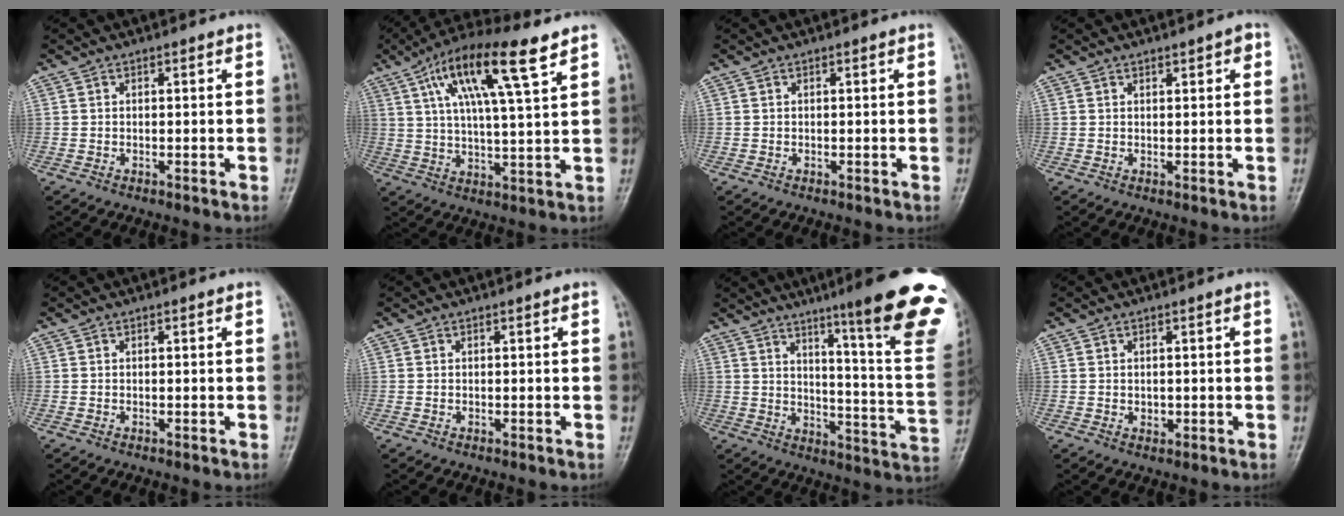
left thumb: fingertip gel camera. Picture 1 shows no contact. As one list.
[{"total": 15.6, "force": [7.8, 3.1, 13.1], "torque": [-0.232, -0.006, 0.136]}, {"total": 0.0}, {"total": 1.8, "force": [1.0, 0.7, 1.4], "torque": [-0.013, -0.003, 0.013]}, {"total": 0.0}, {"total": 0.0}, {"total": 23.9, "force": [14.6, 2.1, 18.9], "torque": [-0.221, -0.082, 0.195]}, {"total": 1.1, "force": [0.1, 0.9, 0.6], "torque": [-0.008, -0.001, 0.005]}]